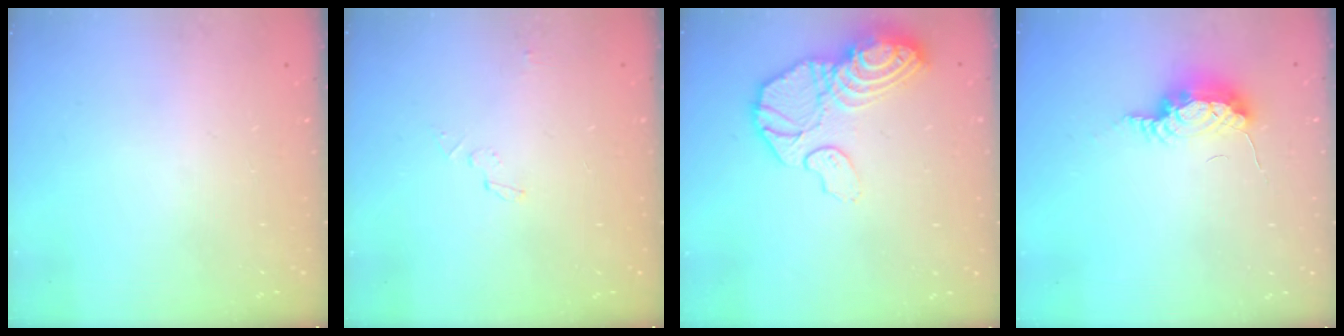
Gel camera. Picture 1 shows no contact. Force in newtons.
{"total": 2.9, "press": 2.9, "slide": 0.3}
{"total": 15.5, "press": 15.5, "slide": 1.4}
{"total": 10.6, "press": 8.7, "slide": 6.2}